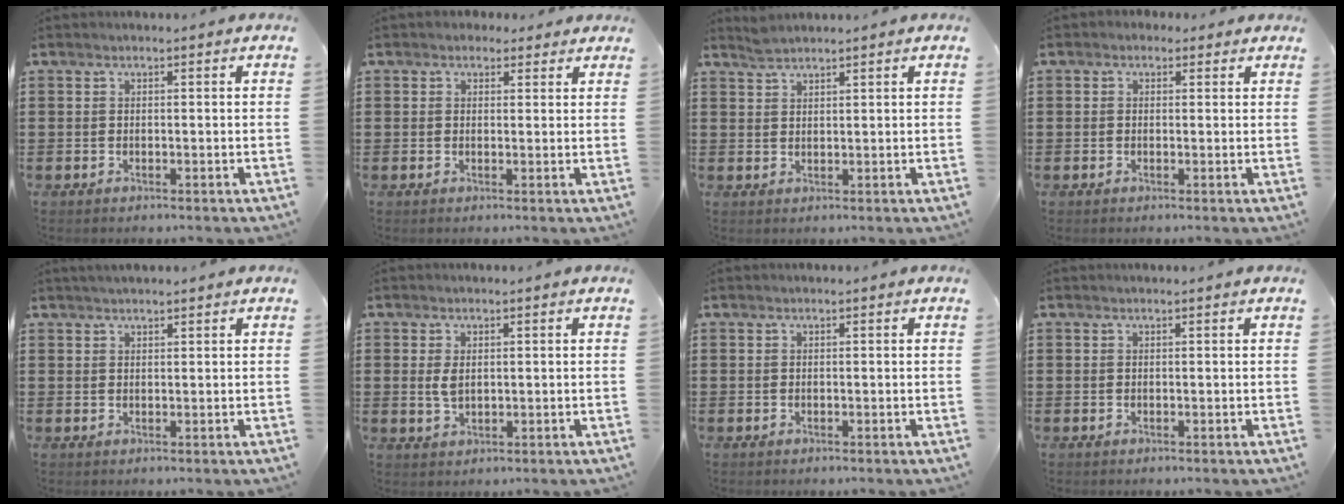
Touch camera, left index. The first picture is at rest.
{"total": 1.9, "force": [1.4, 1.3, 0.4], "torque": [-0.013, 0.009, 0.025]}
{"total": 1.7, "force": [1.7, 0.1, 0.3], "torque": [-0.009, 0.000, 0.034]}
{"total": 1.2, "force": [0.6, 1.0, 0.4], "torque": [-0.011, 0.007, 0.011]}
{"total": 1.3, "force": [1.2, 0.2, 0.5], "torque": [-0.010, 0.002, 0.023]}
{"total": 2.6, "force": [0.4, 1.5, 2.1], "torque": [-0.053, 0.003, 0.004]}
{"total": 0.0}
{"total": 0.0}